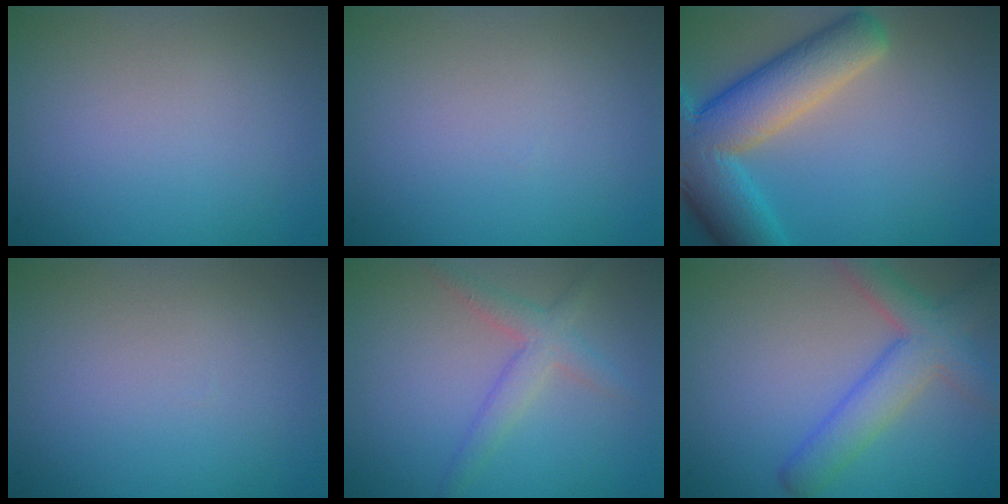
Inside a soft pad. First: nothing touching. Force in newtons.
{"total": 0.0}
{"total": 10.4, "press": 10.4, "slide": 0.7}
{"total": 0.0}
{"total": 2.7, "press": 2.7, "slide": 0.1}
{"total": 5.4, "press": 5.4, "slide": 0.3}